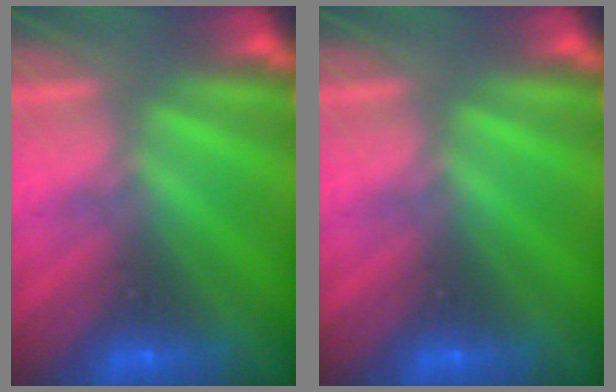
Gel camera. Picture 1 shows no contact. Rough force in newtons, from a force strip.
{"total": 0.0}